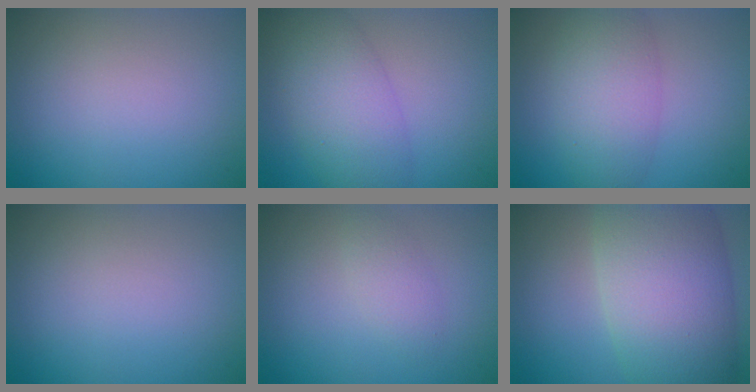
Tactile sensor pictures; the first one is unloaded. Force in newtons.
{"total": 5.7, "press": 5.7, "slide": 0.2}
{"total": 5.2, "press": 5.2, "slide": 0.2}
{"total": 0.0}
{"total": 1.7, "press": 1.7, "slide": 0.0}
{"total": 11.8, "press": 11.8, "slide": 0.3}